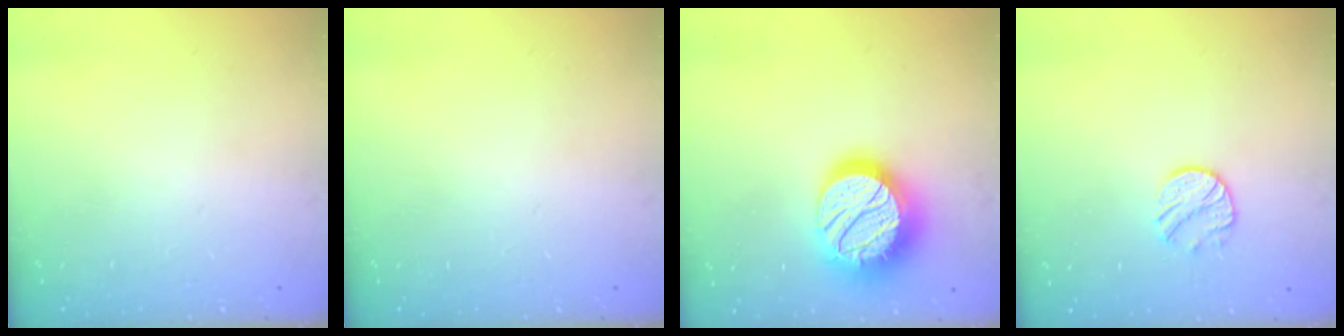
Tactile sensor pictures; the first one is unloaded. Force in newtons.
{"total": 0.0}
{"total": 20.9, "press": 20.8, "slide": 1.4}
{"total": 8.7, "press": 8.7, "slide": 0.5}